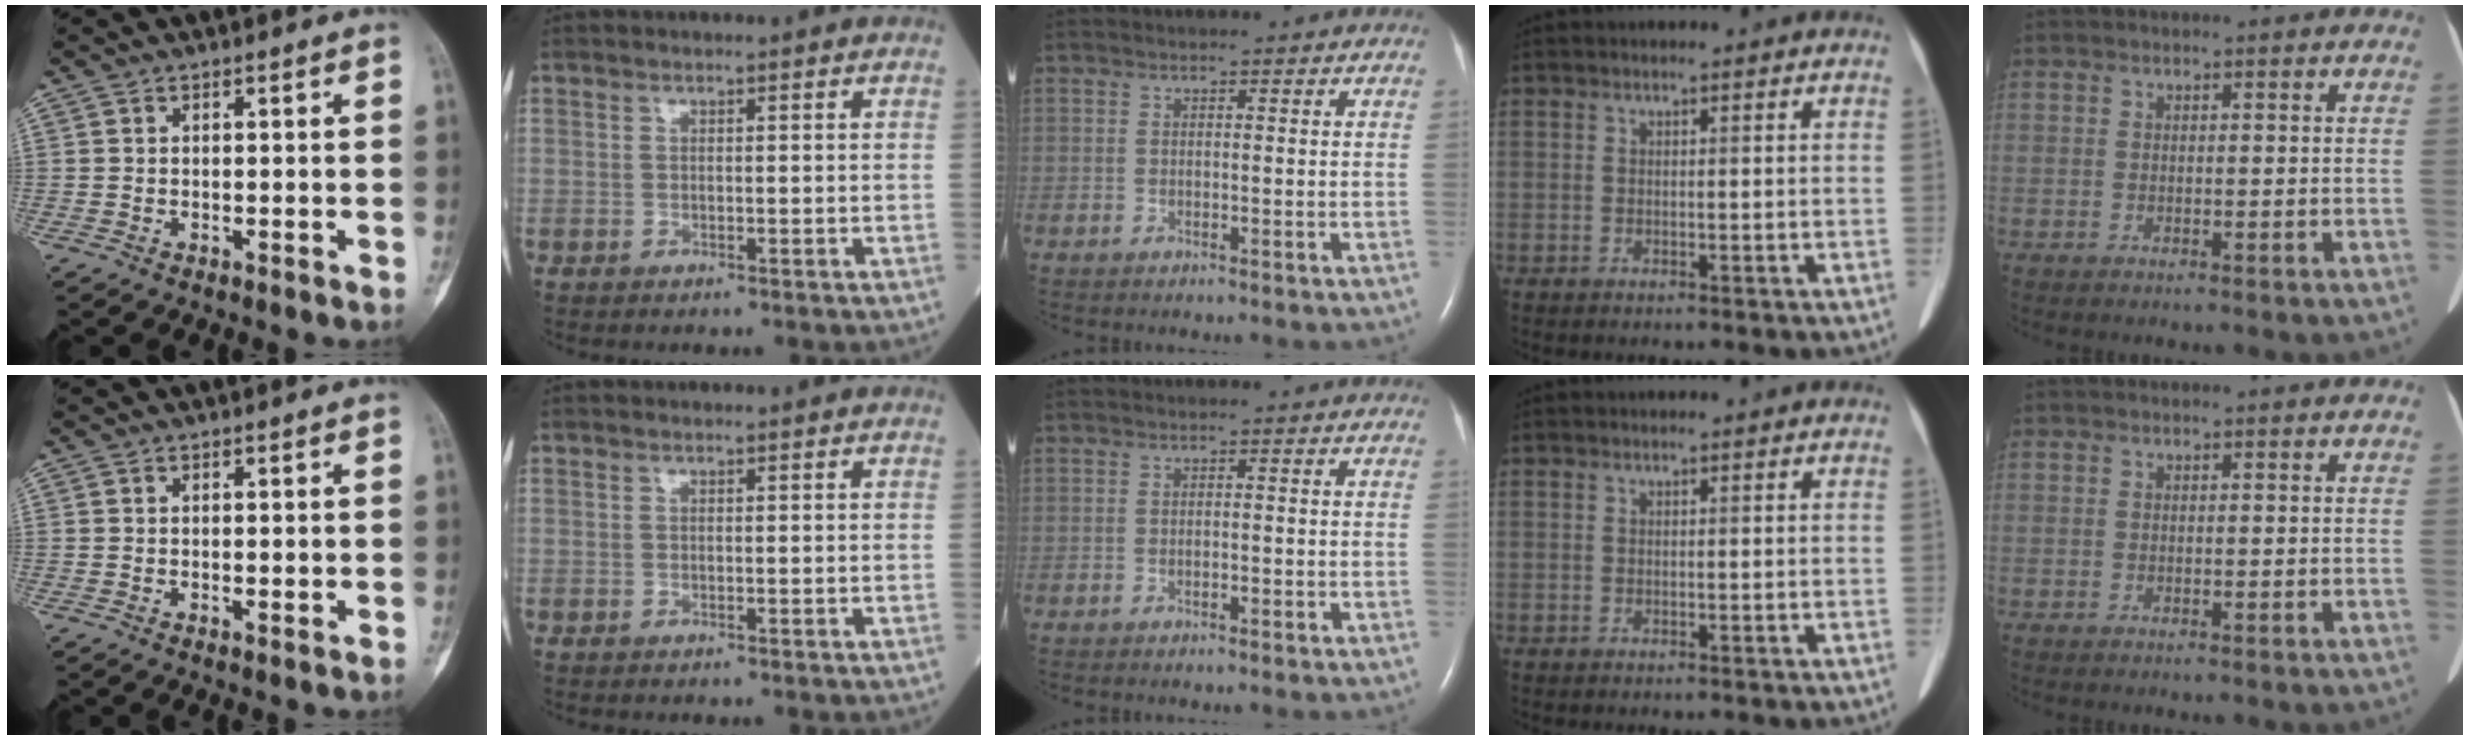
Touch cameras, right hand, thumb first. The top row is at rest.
{"thumb": {"total": 1.0, "force": [0.0, 0.4, 0.9], "torque": [-0.009, -0.003, 0.000]}, "middle": {"total": 0.8, "force": [-0.4, 0.2, 0.6], "torque": [-0.015, 0.000, -0.004]}}